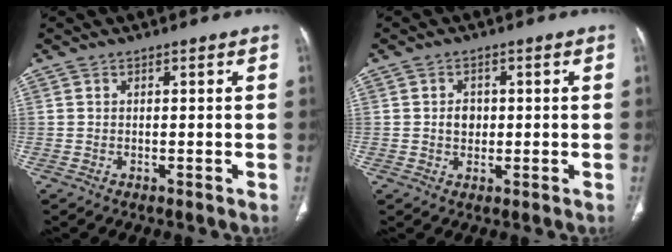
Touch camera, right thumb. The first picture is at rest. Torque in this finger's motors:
{"motor_torque": [-0.21, 0.41, 0.39, -0.23, -0.02]}